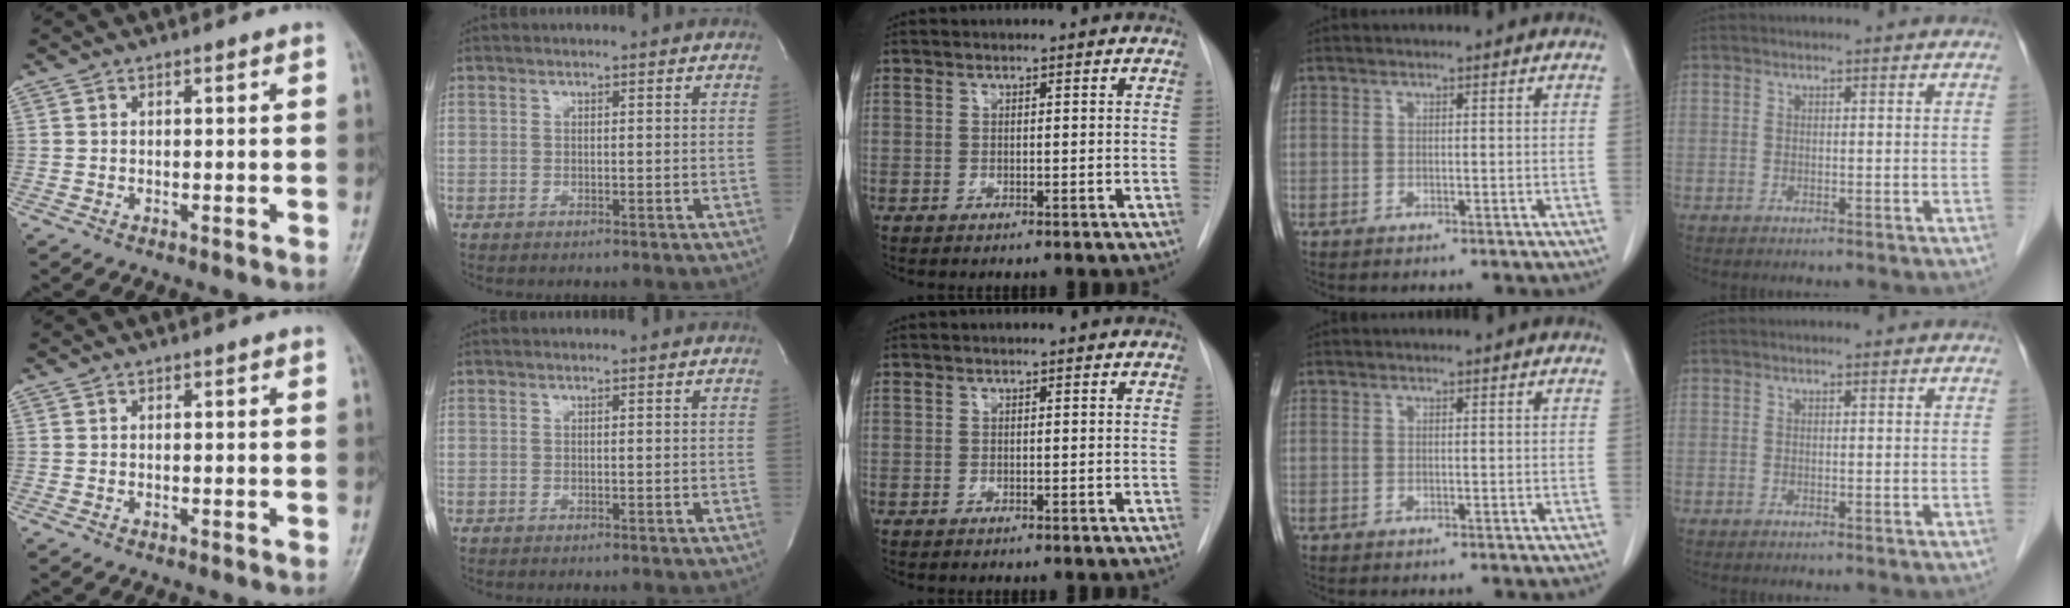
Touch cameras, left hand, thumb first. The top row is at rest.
{}